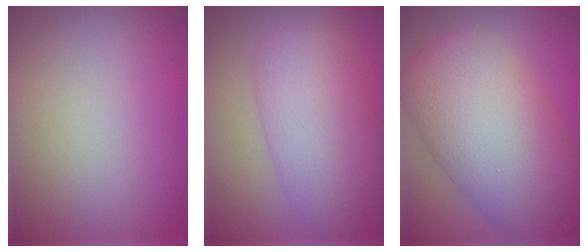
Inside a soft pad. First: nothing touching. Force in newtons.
{"total": 8.3, "press": 8.3, "slide": 0.2}
{"total": 12.8, "press": 12.8, "slide": 0.3}